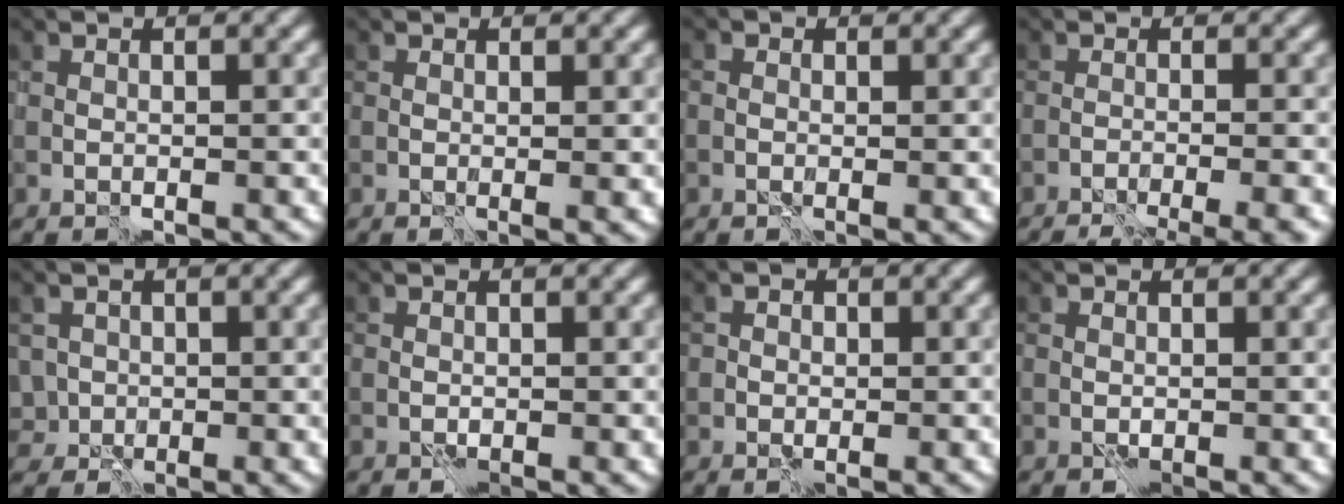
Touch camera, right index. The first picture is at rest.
{"total": 0.8, "force": [0.3, -0.1, 0.8], "torque": [-0.009, -0.002, 0.004]}
{"total": 0.9, "force": [0.2, 0.7, 0.6], "torque": [0.002, 0.004, 0.001]}
{"total": 8.4, "force": [-7.3, 1.3, 3.9], "torque": [-0.030, -0.002, -0.083]}
{"total": 1.9, "force": [0.4, 1.9, 0.1], "torque": [0.000, 0.011, 0.004]}
{"total": 0.6, "force": [0.3, 0.5, 0.3], "torque": [-0.005, 0.001, 0.006]}
{"total": 2.0, "force": [0.2, 1.9, 0.6], "torque": [0.001, 0.008, -0.005]}
{"total": 0.5, "force": [0.4, 0.2, 0.3], "torque": [-0.002, 0.002, 0.009]}